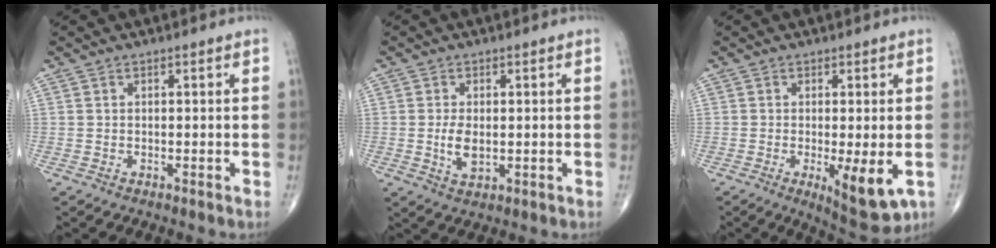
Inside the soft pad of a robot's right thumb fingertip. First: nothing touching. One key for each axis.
{"total": 4.4, "fx": -0.2, "fy": 2.3, "fz": 3.7, "tx": -0.071, "ty": -0.008, "tz": -0.001}
{"total": 8.7, "fx": -2.3, "fy": 2.4, "fz": 8.0, "tx": -0.113, "ty": -0.023, "tz": -0.030}